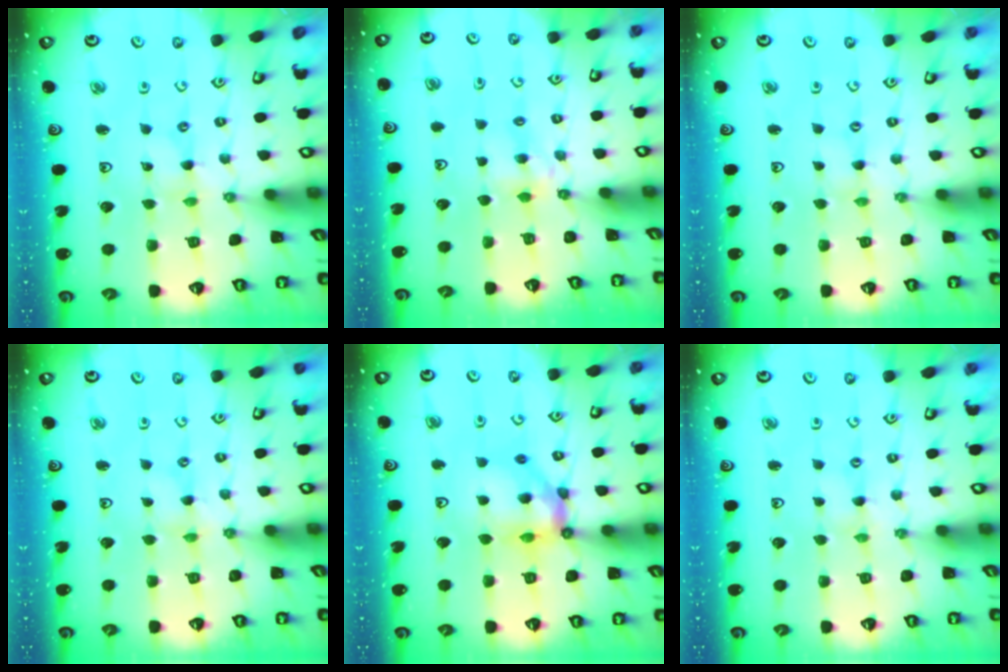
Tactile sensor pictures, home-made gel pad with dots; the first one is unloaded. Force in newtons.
{"total": 4.8, "press": 4.8, "slide": 0.6}
{"total": 0.0}
{"total": 0.0}
{"total": 12.2, "press": 12.1, "slide": 1.5}
{"total": 0.0}